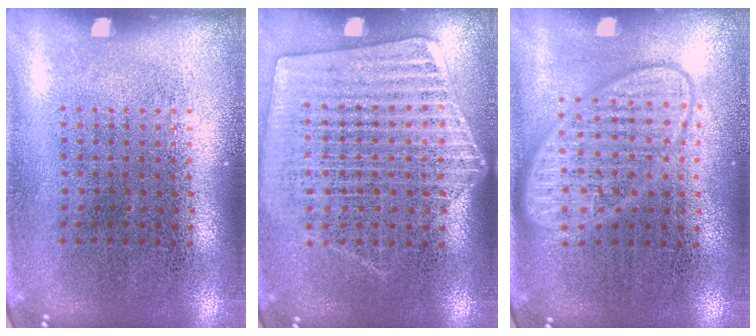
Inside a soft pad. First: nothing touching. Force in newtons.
{"total": 1.6, "press": 1.5, "slide": 0.5}
{"total": 2.9, "press": 2.9, "slide": 0.4}